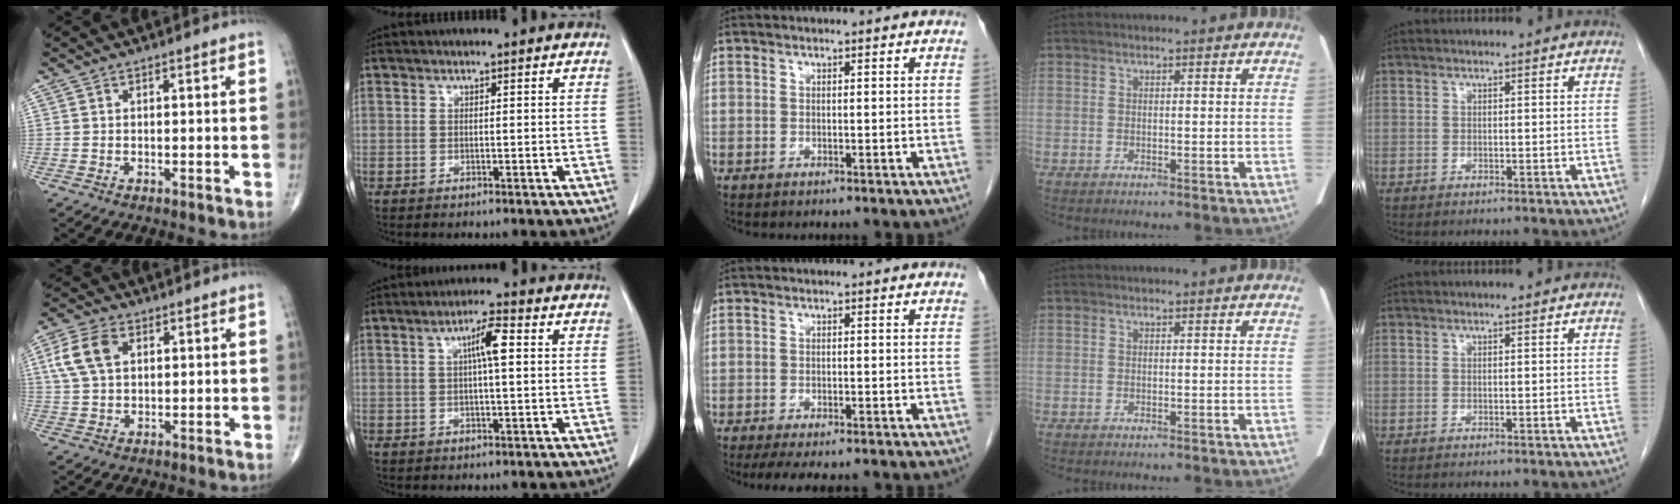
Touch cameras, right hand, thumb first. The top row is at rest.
{"thumb": {"total": 8.2, "force": [2.5, 5.1, 5.9], "torque": [-0.123, 0.009, 0.048]}, "index": {"total": 4.7, "force": [1.0, 0.4, 4.6], "torque": [-0.082, 0.008, 0.016]}, "middle": {"total": 7.5, "force": [-6.2, 1.8, 3.8], "torque": [-0.049, -0.007, -0.089]}}